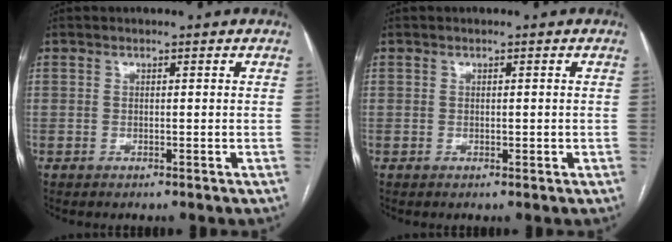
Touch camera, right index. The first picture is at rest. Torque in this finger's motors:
{"motor_torque": [-0.14, 0.14, -0.01, 0.01]}